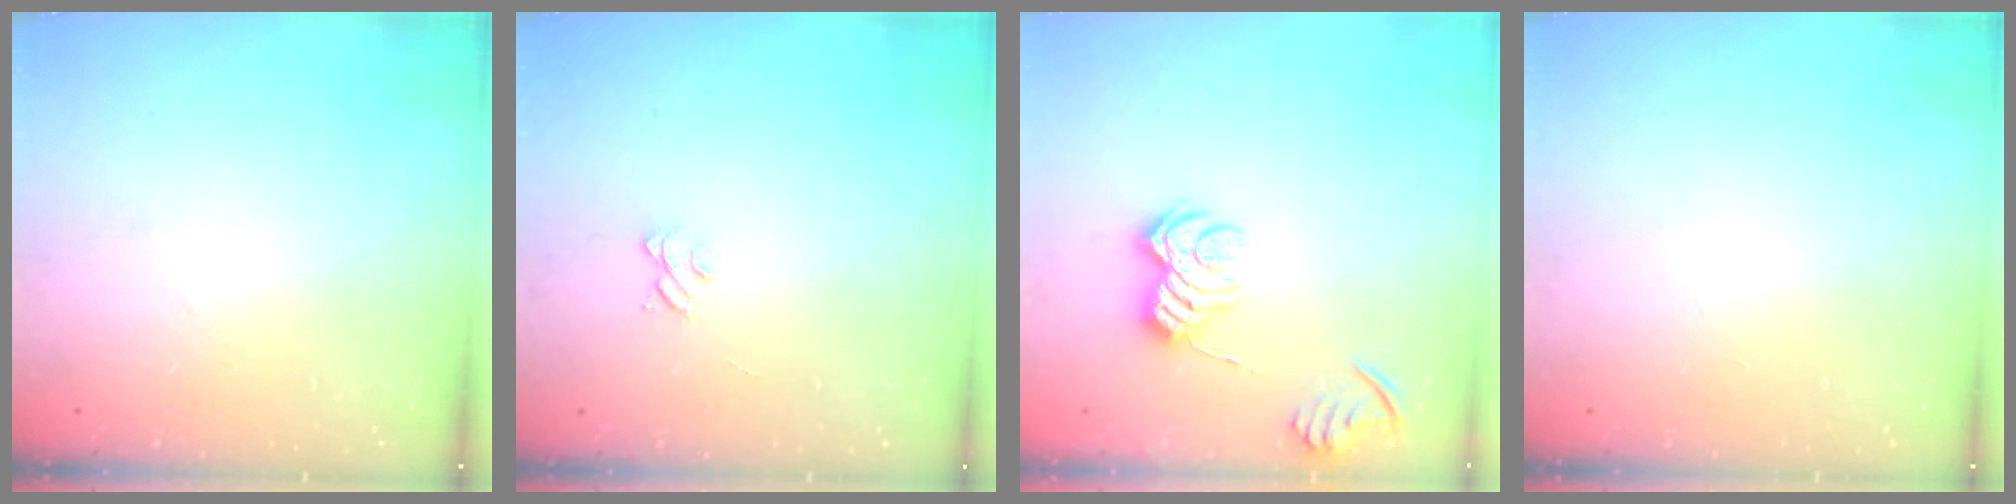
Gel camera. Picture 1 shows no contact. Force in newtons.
{"total": 4.0, "press": 4.0, "slide": 0.3}
{"total": 10.7, "press": 10.7, "slide": 0.3}
{"total": 0.0}